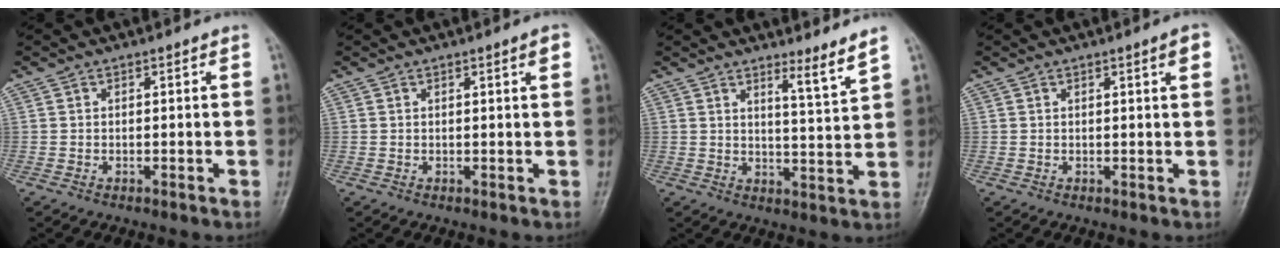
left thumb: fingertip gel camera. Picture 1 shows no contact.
{"total": 1.8, "force": [0.8, 0.1, 1.6], "torque": [-0.024, -0.001, 0.011]}
{"total": 4.8, "force": [3.7, -0.5, 3.0], "torque": [-0.047, -0.047, 0.060]}
{"total": 2.3, "force": [1.0, 0.1, 2.0], "torque": [-0.029, -0.001, 0.014]}